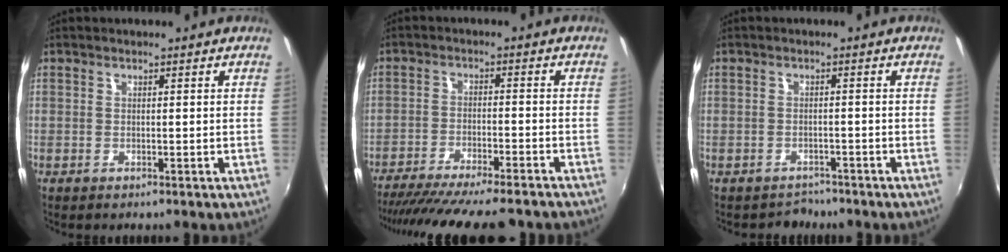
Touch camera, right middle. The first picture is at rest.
{"total": 17.1, "force": [-15.1, 1.5, 7.9], "torque": [-0.151, -0.032, -0.227]}
{"total": 2.9, "force": [-2.4, 1.6, -0.4], "torque": [-0.001, 0.007, -0.038]}